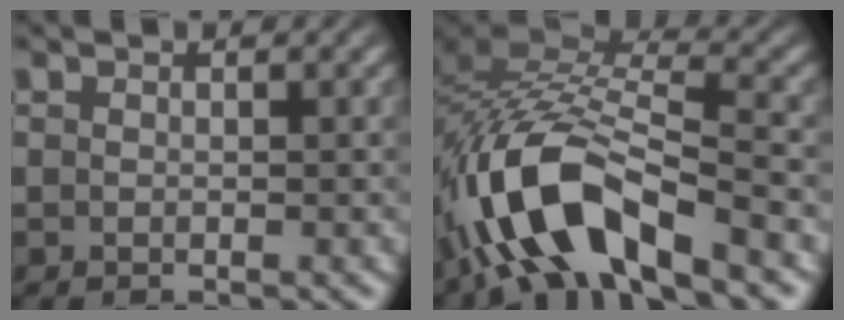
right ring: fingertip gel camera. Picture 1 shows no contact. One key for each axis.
{"total": 11.2, "fx": -2.4, "fy": 6.8, "fz": 8.6, "tx": -0.176, "ty": -0.025, "tz": -0.033}